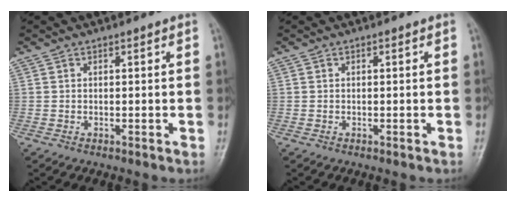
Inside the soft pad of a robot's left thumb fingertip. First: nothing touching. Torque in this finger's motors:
{"motor_torque": [-0.34, 0.34, 0.00, -0.01, 0.00]}